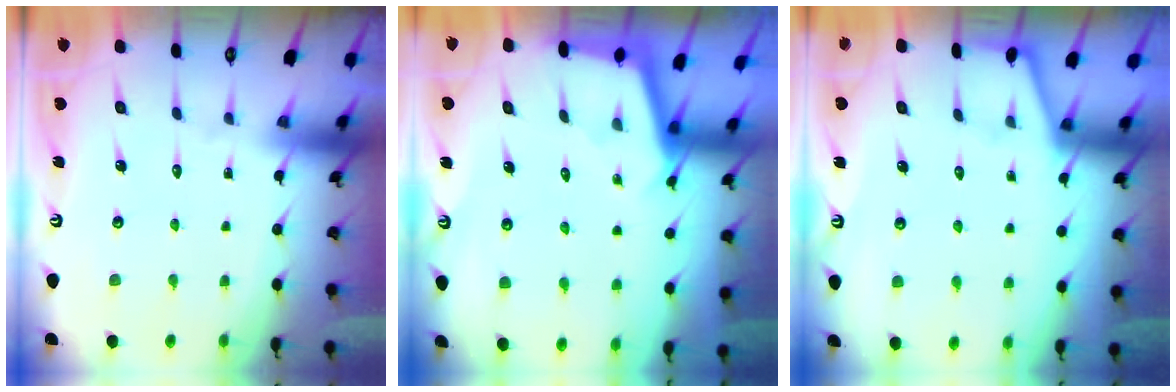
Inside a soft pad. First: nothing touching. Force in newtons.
{"total": 2.4, "press": 2.4, "slide": 0.1}
{"total": 1.1, "press": 1.0, "slide": 0.2}